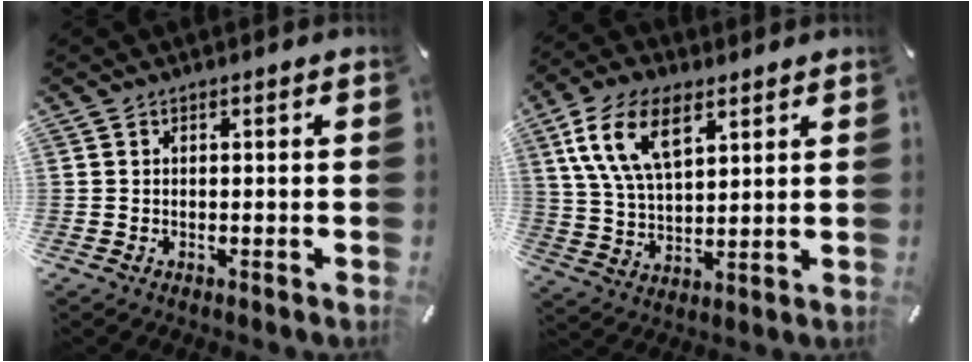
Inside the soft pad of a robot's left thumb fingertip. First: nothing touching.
{"total": 13.5, "force": [6.6, 7.2, 9.3], "torque": [-0.207, -0.006, 0.120]}